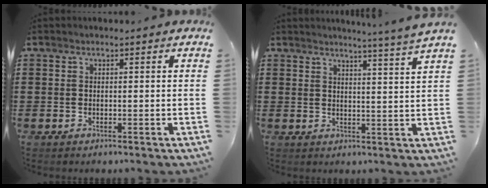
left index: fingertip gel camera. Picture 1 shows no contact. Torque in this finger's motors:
{"motor_torque": [-0.21, -0.40, -0.13, -0.02]}